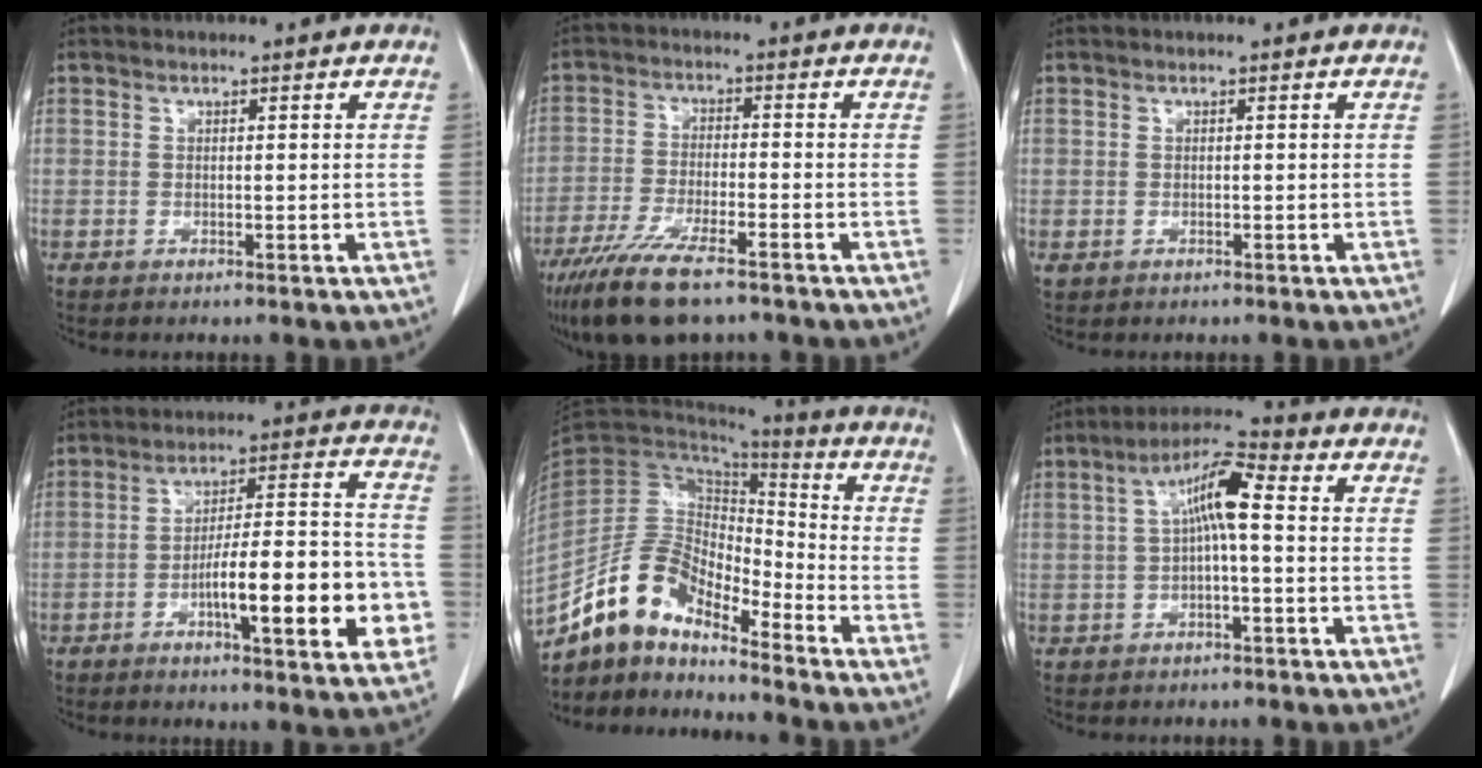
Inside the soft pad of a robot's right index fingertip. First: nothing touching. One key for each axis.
{"total": 12.2, "fx": -8.9, "fy": 2.8, "fz": 7.9, "tx": -0.145, "ty": -0.030, "tz": -0.156}
{"total": 0.8, "fx": -0.3, "fy": 0.7, "fz": 0.4, "tx": -0.007, "ty": 0.001, "tz": -0.003}
{"total": 17.0, "fx": -5.3, "fy": 3.0, "fz": 15.8, "tx": -0.224, "ty": 0.017, "tz": -0.074}
{"total": 12.0, "fx": -9.9, "fy": 4.2, "fz": 5.2, "tx": -0.105, "ty": 0.040, "tz": -0.190}
{"total": 7.3, "fx": 0.4, "fy": 1.2, "fz": 7.2, "tx": -0.133, "ty": 0.026, "tz": 0.003}